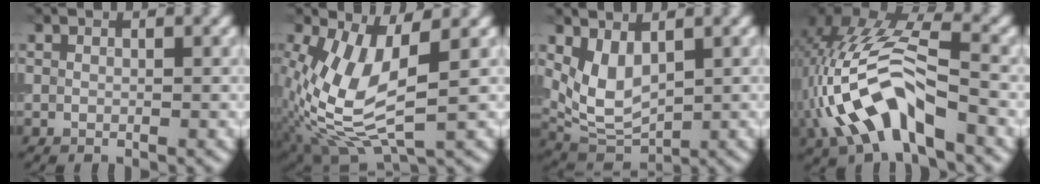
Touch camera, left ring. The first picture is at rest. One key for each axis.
{"total": 8.8, "fx": -1.0, "fy": 3.8, "fz": 7.9, "tx": -0.189, "ty": -0.003, "tz": -0.021}
{"total": 4.5, "fx": 1.4, "fy": 2.6, "fz": 3.4, "tx": -0.072, "ty": -0.011, "tz": 0.035}
{"total": 10.1, "fx": -2.9, "fy": 4.5, "fz": 8.5, "tx": -0.182, "ty": 0.013, "tz": -0.058}